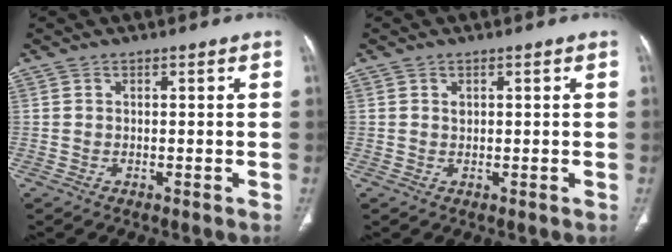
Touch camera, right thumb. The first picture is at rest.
{"total": 0.9, "force": [0.4, 0.6, 0.5], "torque": [-0.005, -0.001, 0.009]}